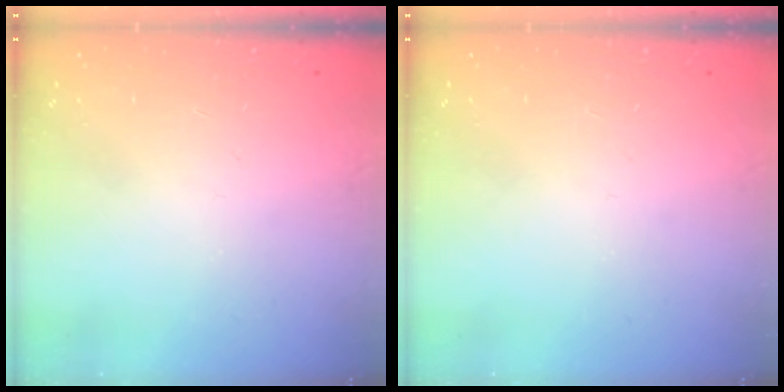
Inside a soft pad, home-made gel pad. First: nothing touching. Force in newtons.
{"total": 0.0}